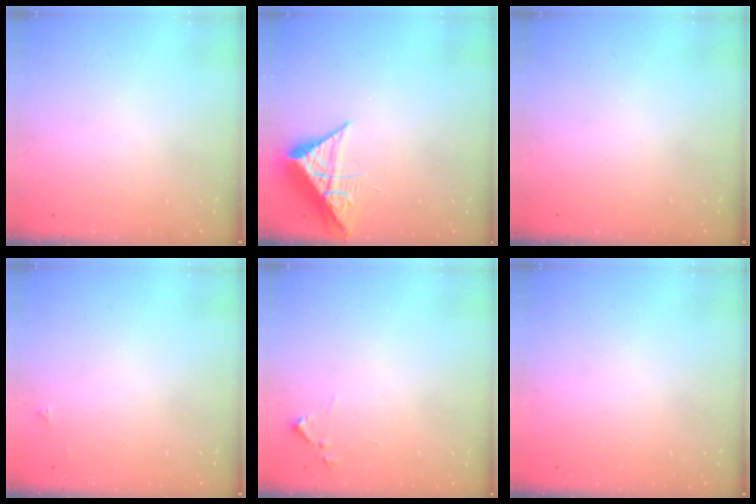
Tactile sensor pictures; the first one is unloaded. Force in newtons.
{"total": 8.1, "press": 8.1, "slide": 0.3}
{"total": 0.0}
{"total": 2.1, "press": 2.1, "slide": 0.3}
{"total": 5.7, "press": 5.7, "slide": 0.6}
{"total": 1.5, "press": 1.5, "slide": 0.1}